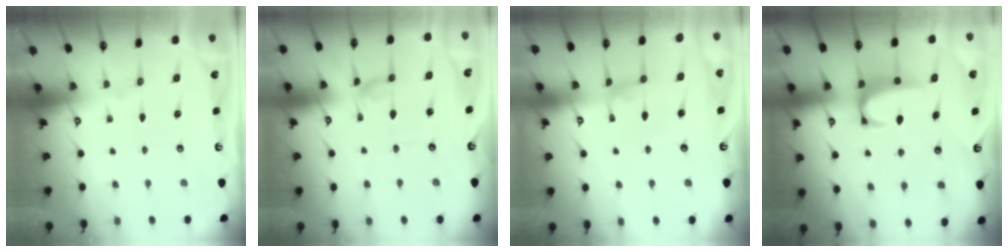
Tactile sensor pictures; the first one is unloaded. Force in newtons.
{"total": 0.0}
{"total": 0.6, "press": 0.1, "slide": 0.5}
{"total": 2.0, "press": 1.9, "slide": 0.3}